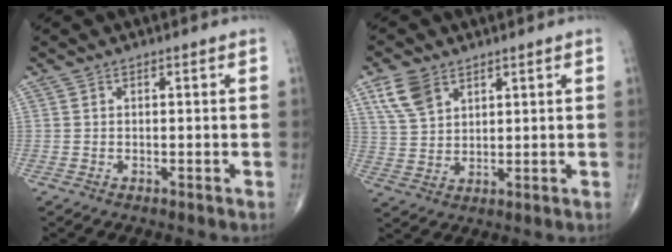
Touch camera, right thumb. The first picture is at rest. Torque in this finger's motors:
{"motor_torque": [-0.01, 0.05, 0.05, 0.05, 0.11]}